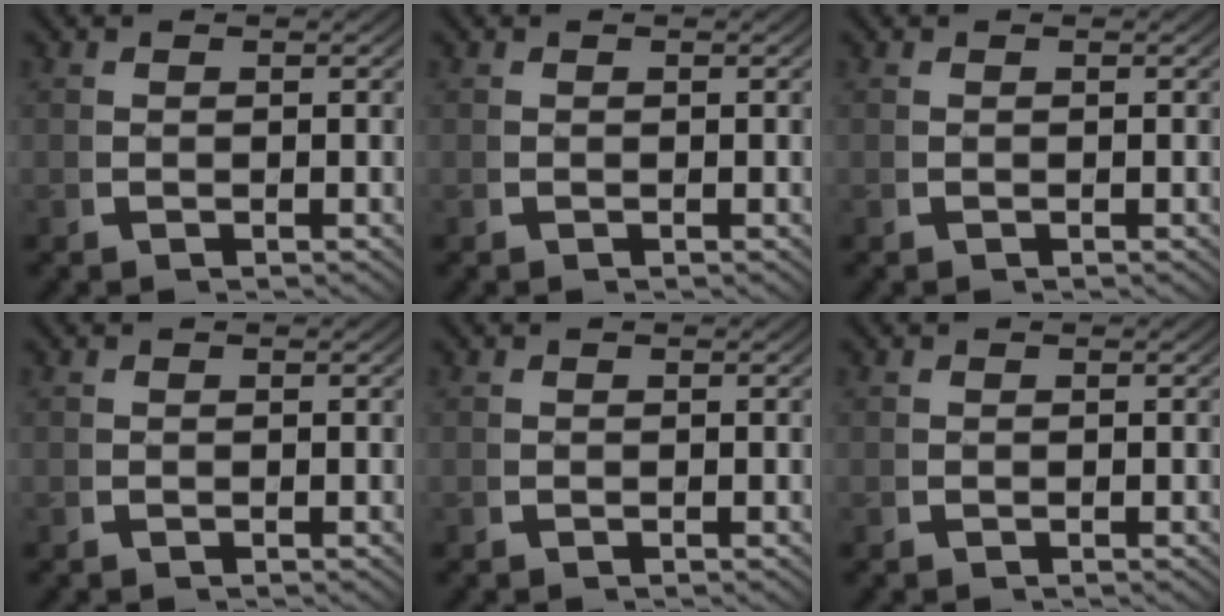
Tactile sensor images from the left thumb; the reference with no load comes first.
{"total": 0.0}
{"total": 0.0}
{"total": 0.0}
{"total": 0.0}
{"total": 0.0}